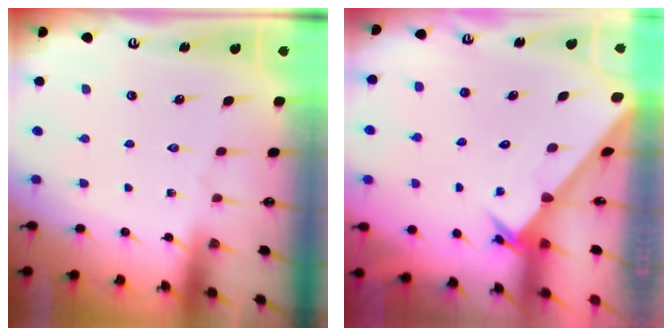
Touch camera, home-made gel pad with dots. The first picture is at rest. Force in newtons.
{"total": 2.6, "press": 2.6, "slide": 0.2}